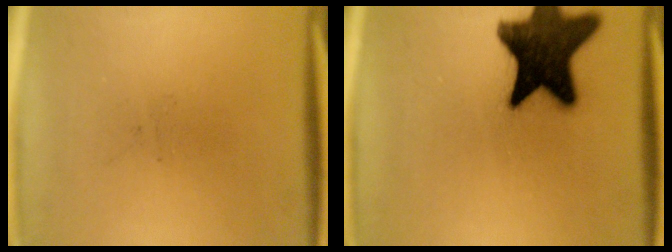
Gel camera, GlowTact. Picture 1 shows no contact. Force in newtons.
{"total": 19.3}